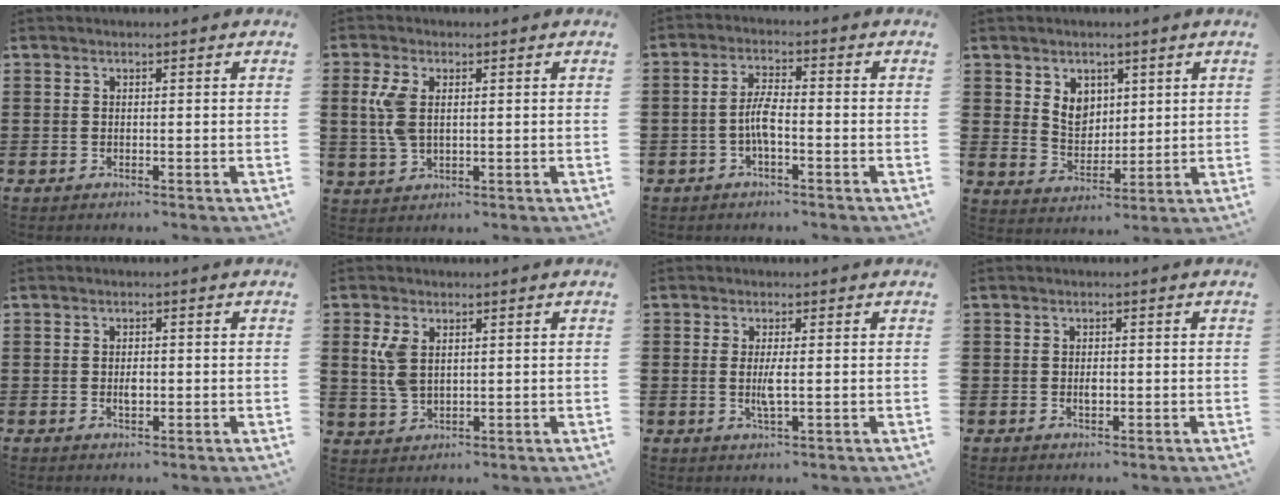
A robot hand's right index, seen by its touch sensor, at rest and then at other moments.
{"total": 5.2, "force": [0.9, 2.8, 4.3], "torque": [-0.112, 0.001, 0.008]}
{"total": 4.2, "force": [-1.2, 1.1, 3.8], "torque": [-0.083, 0.001, -0.026]}
{"total": 5.2, "force": [2.3, 4.2, 2.1], "torque": [-0.051, 0.010, 0.041]}
{"total": 1.9, "force": [-0.2, 0.8, 1.6], "torque": [-0.032, 0.001, -0.003]}
{"total": 4.3, "force": [1.3, 2.4, 3.2], "torque": [-0.078, 0.005, 0.022]}
{"total": 2.8, "force": [-0.1, 0.3, 2.8], "torque": [-0.059, -0.009, -0.005]}
{"total": 1.5, "force": [-0.2, 0.6, 1.3], "torque": [-0.026, -0.001, -0.003]}